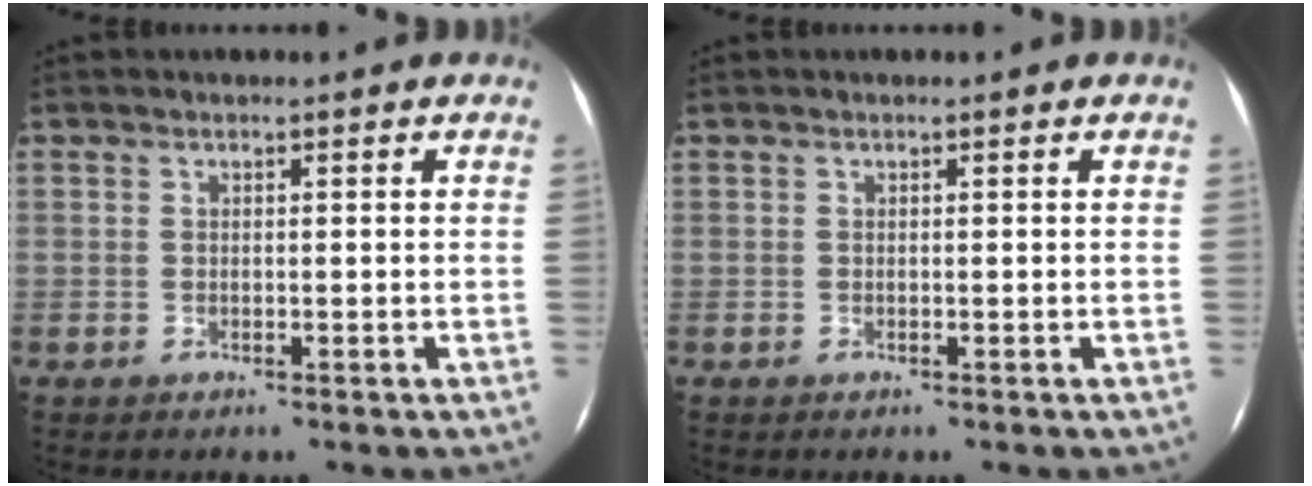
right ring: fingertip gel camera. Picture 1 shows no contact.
{"total": 0.0}